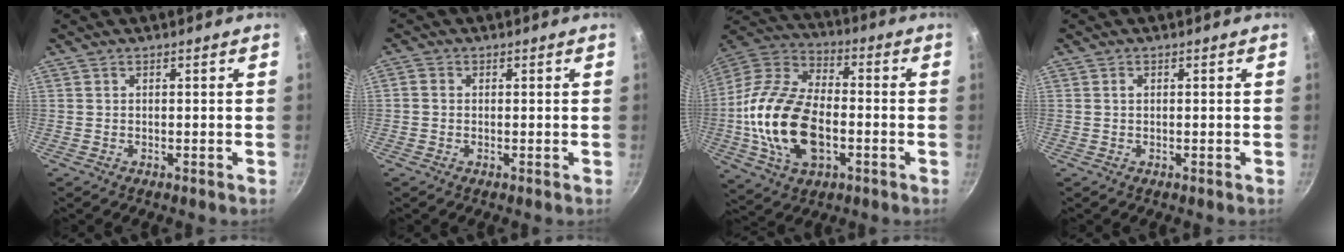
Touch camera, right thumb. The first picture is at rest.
{"total": 1.3, "force": [-0.1, 1.2, 0.6], "torque": [-0.010, 0.005, -0.006]}
{"total": 21.5, "force": [-3.7, 12.8, 16.8], "torque": [-0.311, 0.031, -0.075]}
{"total": 0.7, "force": [0.1, 0.5, 0.4], "torque": [-0.008, 0.003, 0.003]}